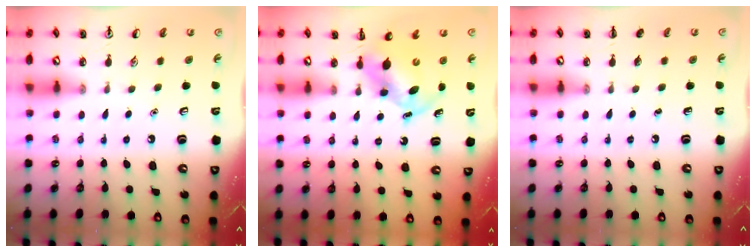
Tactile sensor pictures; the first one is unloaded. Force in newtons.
{"total": 5.6, "press": 5.5, "slide": 0.8}
{"total": 0.0}